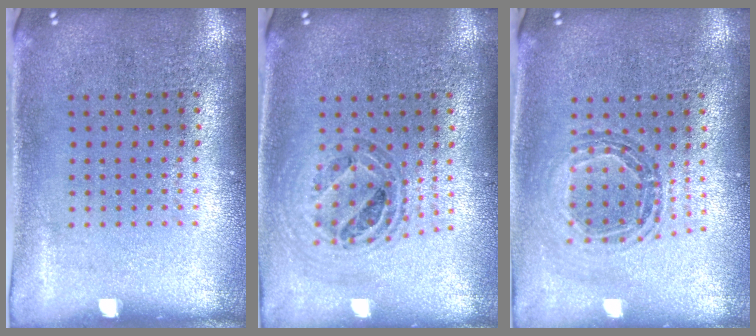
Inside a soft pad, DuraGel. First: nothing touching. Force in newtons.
{"total": 0.8, "press": 0.8, "slide": 0.1}
{"total": 0.9, "press": 0.9, "slide": 0.1}